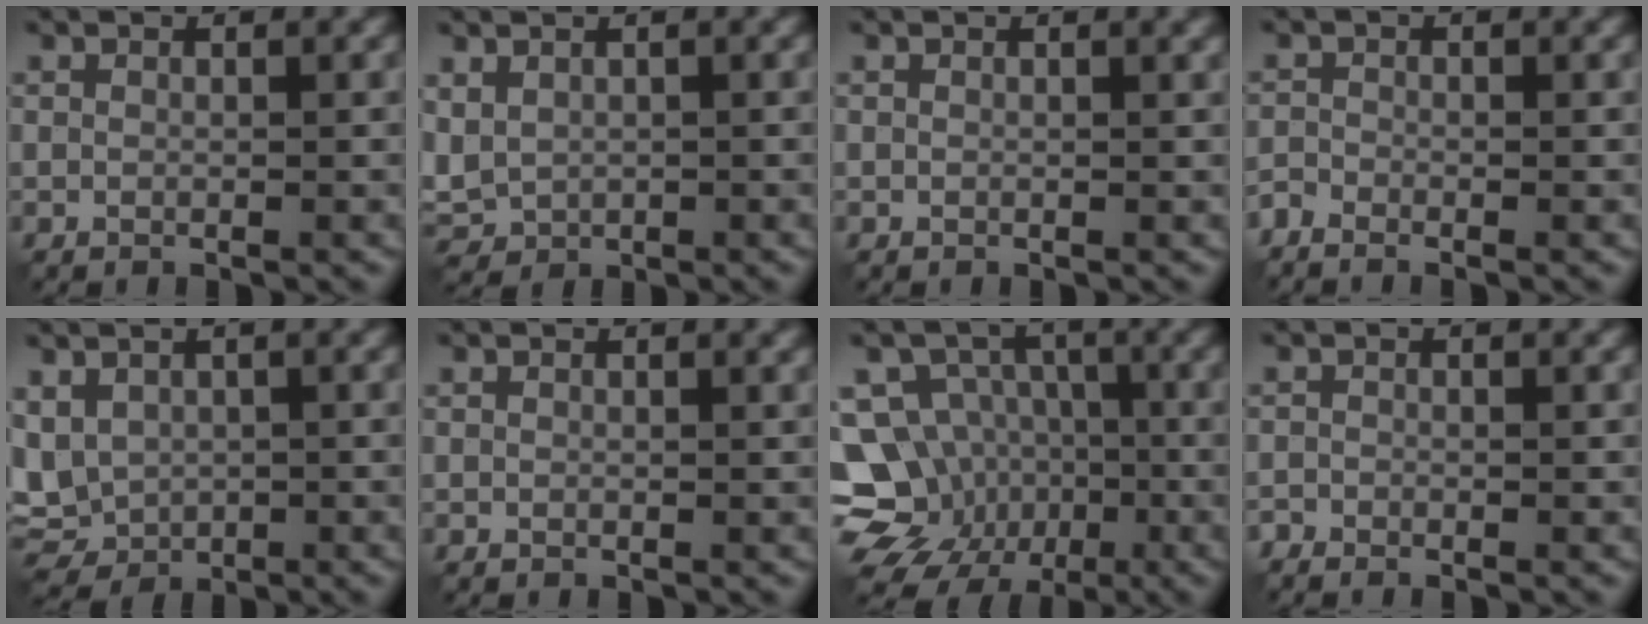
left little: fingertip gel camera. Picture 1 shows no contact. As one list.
[{"total": 2.6, "force": [0.5, 2.1, 1.5], "torque": [-0.040, -0.007, 0.012]}, {"total": 0.7, "force": [0.4, 0.2, 0.6], "torque": [-0.004, 0.006, 0.004]}, {"total": 1.4, "force": [-1.4, 0.4, 0.3], "torque": [-0.009, -0.005, -0.038]}, {"total": 4.6, "force": [0.3, 3.7, 2.8], "torque": [-0.073, -0.007, 0.010]}, {"total": 0.5, "force": [0.3, 0.1, 0.4], "torque": [-0.003, 0.004, 0.003]}, {"total": 13.4, "force": [-4.8, 11.8, 4.1], "torque": [-0.097, -0.015, -0.094]}, {"total": 0.8, "force": [-0.8, 0.2, 0.0], "torque": [0.002, -0.003, -0.020]}]